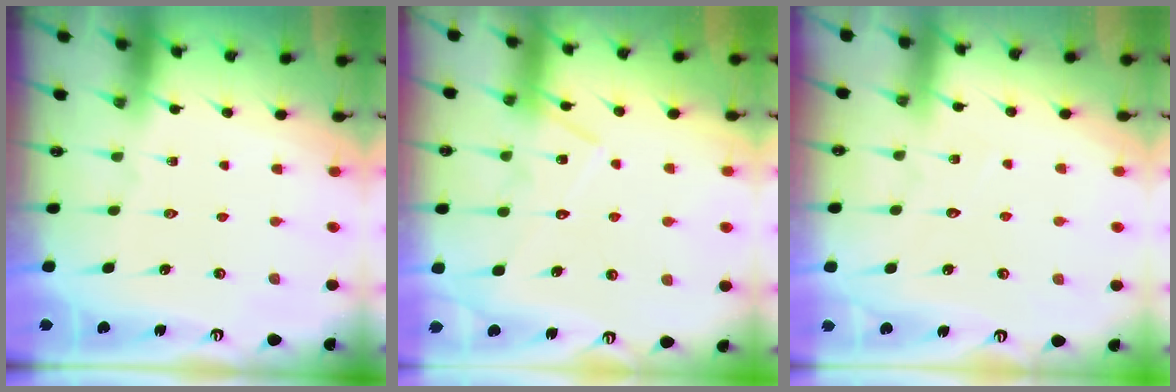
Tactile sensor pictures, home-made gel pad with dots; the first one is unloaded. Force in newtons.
{"total": 13.0, "press": 13.0, "slide": 1.0}
{"total": 3.4, "press": 3.4, "slide": 0.4}